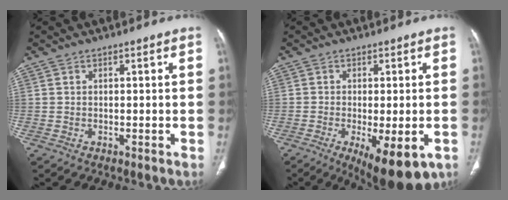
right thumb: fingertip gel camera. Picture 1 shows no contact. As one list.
[{"total": 12.2, "force": [-5.2, 4.5, 10.0], "torque": [-0.138, -0.009, -0.069]}]